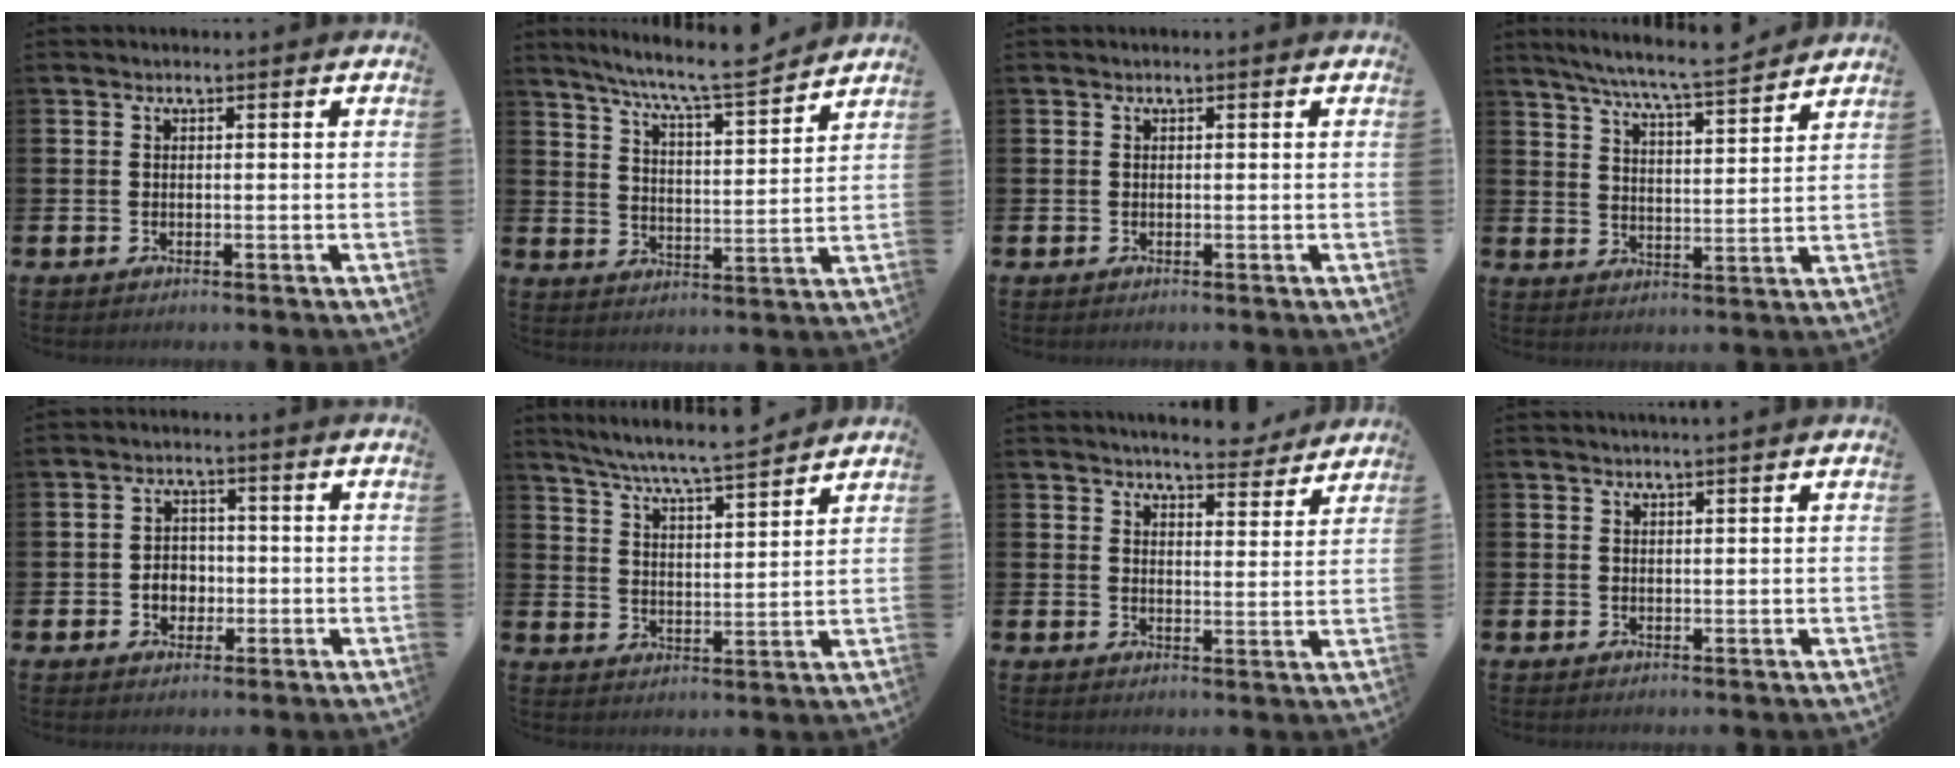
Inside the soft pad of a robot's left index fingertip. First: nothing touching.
{"total": 8.3, "force": [7.8, 0.1, 2.8], "torque": [-0.076, -0.055, 0.133]}
{"total": 0.0}
{"total": 7.5, "force": [7.0, -0.3, 2.5], "torque": [-0.065, -0.046, 0.121]}
{"total": 3.1, "force": [-0.8, 2.6, 1.5], "torque": [-0.018, 0.000, -0.022]}
{"total": 6.8, "force": [6.5, -0.3, 2.0], "torque": [-0.065, -0.047, 0.112]}
{"total": 5.6, "force": [5.5, 0.8, 1.0], "torque": [-0.024, -0.032, 0.097]}
{"total": 1.0, "force": [1.0, -0.2, 0.2], "torque": [0.002, -0.003, 0.018]}